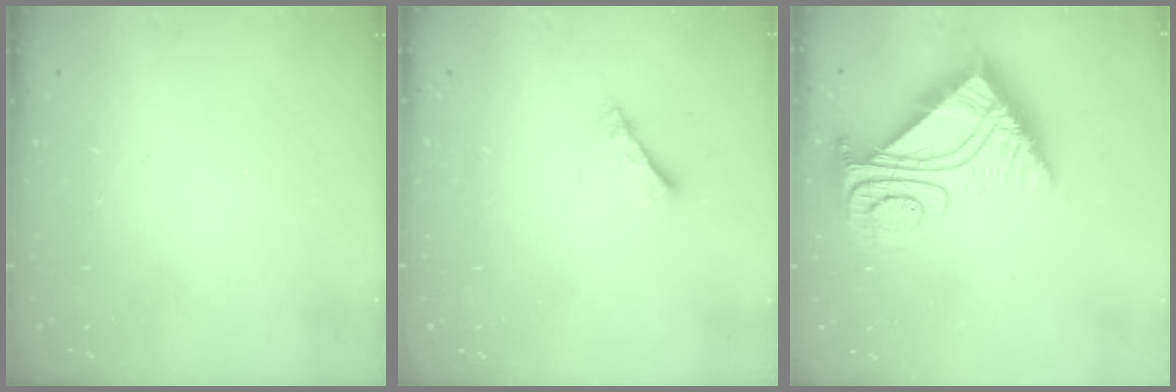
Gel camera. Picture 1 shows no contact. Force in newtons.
{"total": 2.3, "press": 2.3, "slide": 0.3}
{"total": 11.0, "press": 10.9, "slide": 1.0}